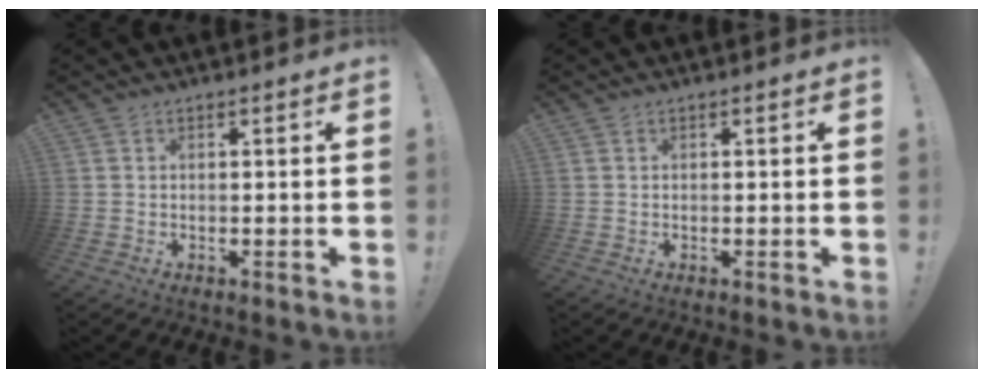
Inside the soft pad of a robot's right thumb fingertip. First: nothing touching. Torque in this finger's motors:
{"motor_torque": [0.00, 0.00, 0.00, 0.00, 0.00]}